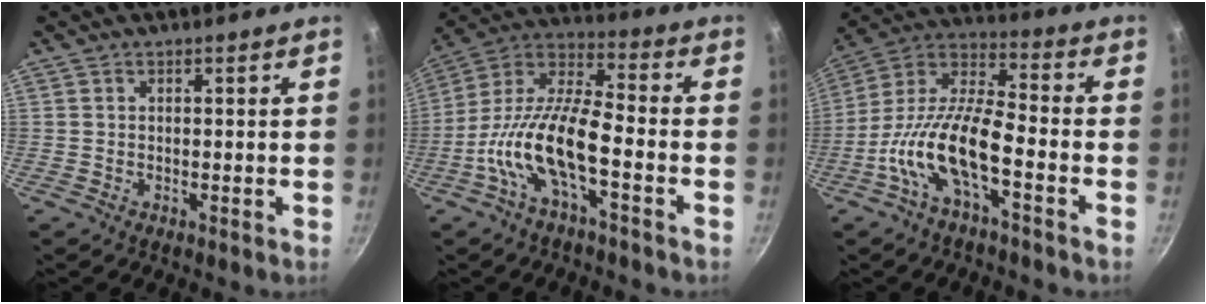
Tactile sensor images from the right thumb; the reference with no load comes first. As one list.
[{"total": 14.8, "force": [-5.4, 5.0, 12.8], "torque": [-0.249, 0.047, -0.119]}, {"total": 14.8, "force": [-5.8, 5.2, 12.5], "torque": [-0.243, 0.048, -0.127]}]